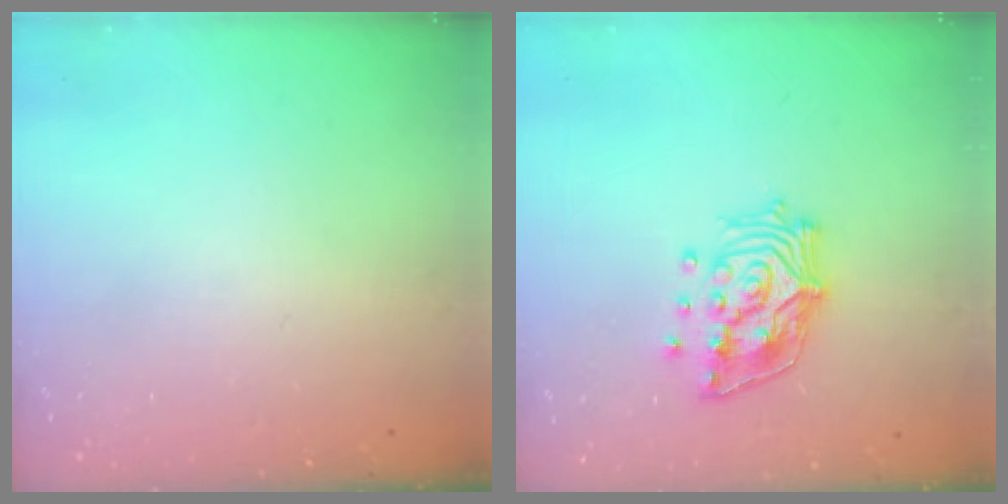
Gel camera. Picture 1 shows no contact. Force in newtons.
{"total": 14.9, "press": 14.8, "slide": 2.2}